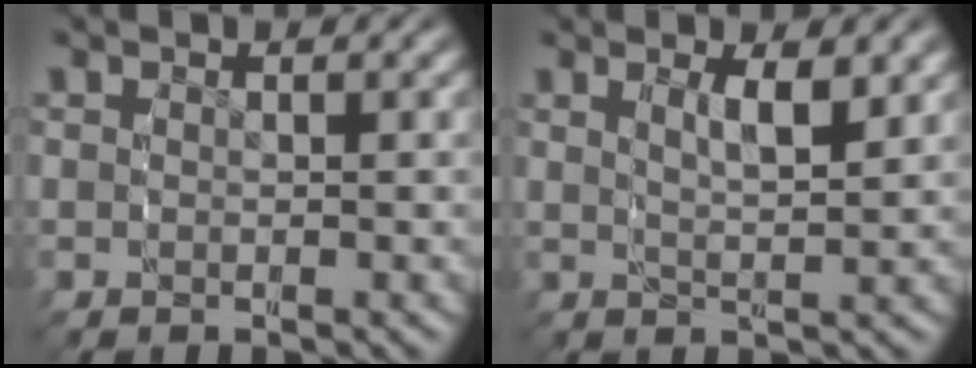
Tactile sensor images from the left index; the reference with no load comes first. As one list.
[{"total": 2.8, "force": [1.0, 0.8, 2.5], "torque": [-0.048, -0.010, 0.021]}]